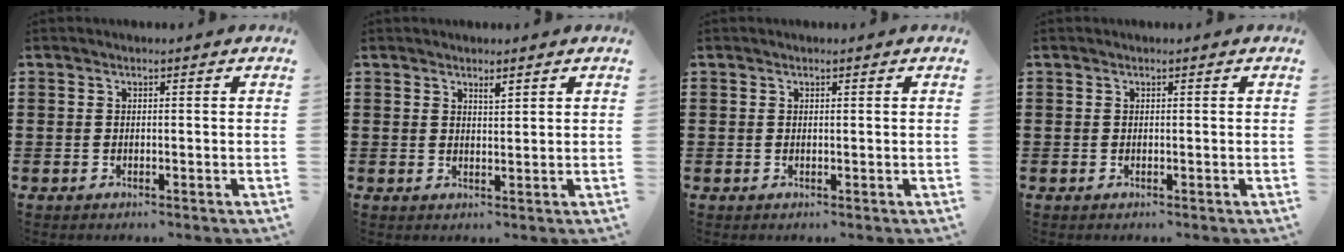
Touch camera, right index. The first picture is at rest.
{"total": 1.5, "force": [1.3, 0.3, 0.7], "torque": [-0.008, -0.001, 0.021]}
{"total": 0.0}
{"total": 0.0}